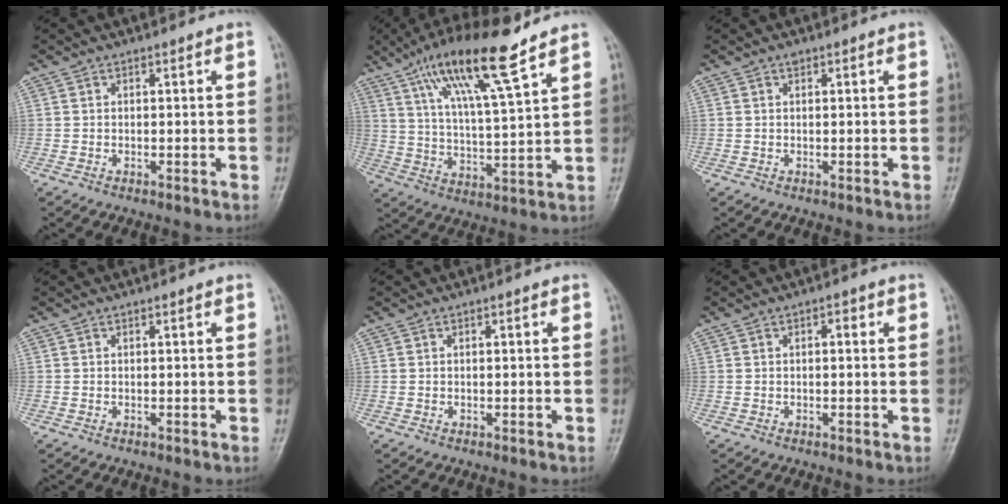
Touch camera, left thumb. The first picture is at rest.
{"total": 15.8, "force": [10.1, 2.2, 11.9], "torque": [-0.211, -0.039, 0.184]}
{"total": 0.6, "force": [0.4, 0.3, 0.3], "torque": [0.001, 0.000, 0.002]}
{"total": 0.0}
{"total": 0.0}
{"total": 1.4, "force": [0.3, 0.7, 1.1], "torque": [-0.013, 0.004, 0.000]}